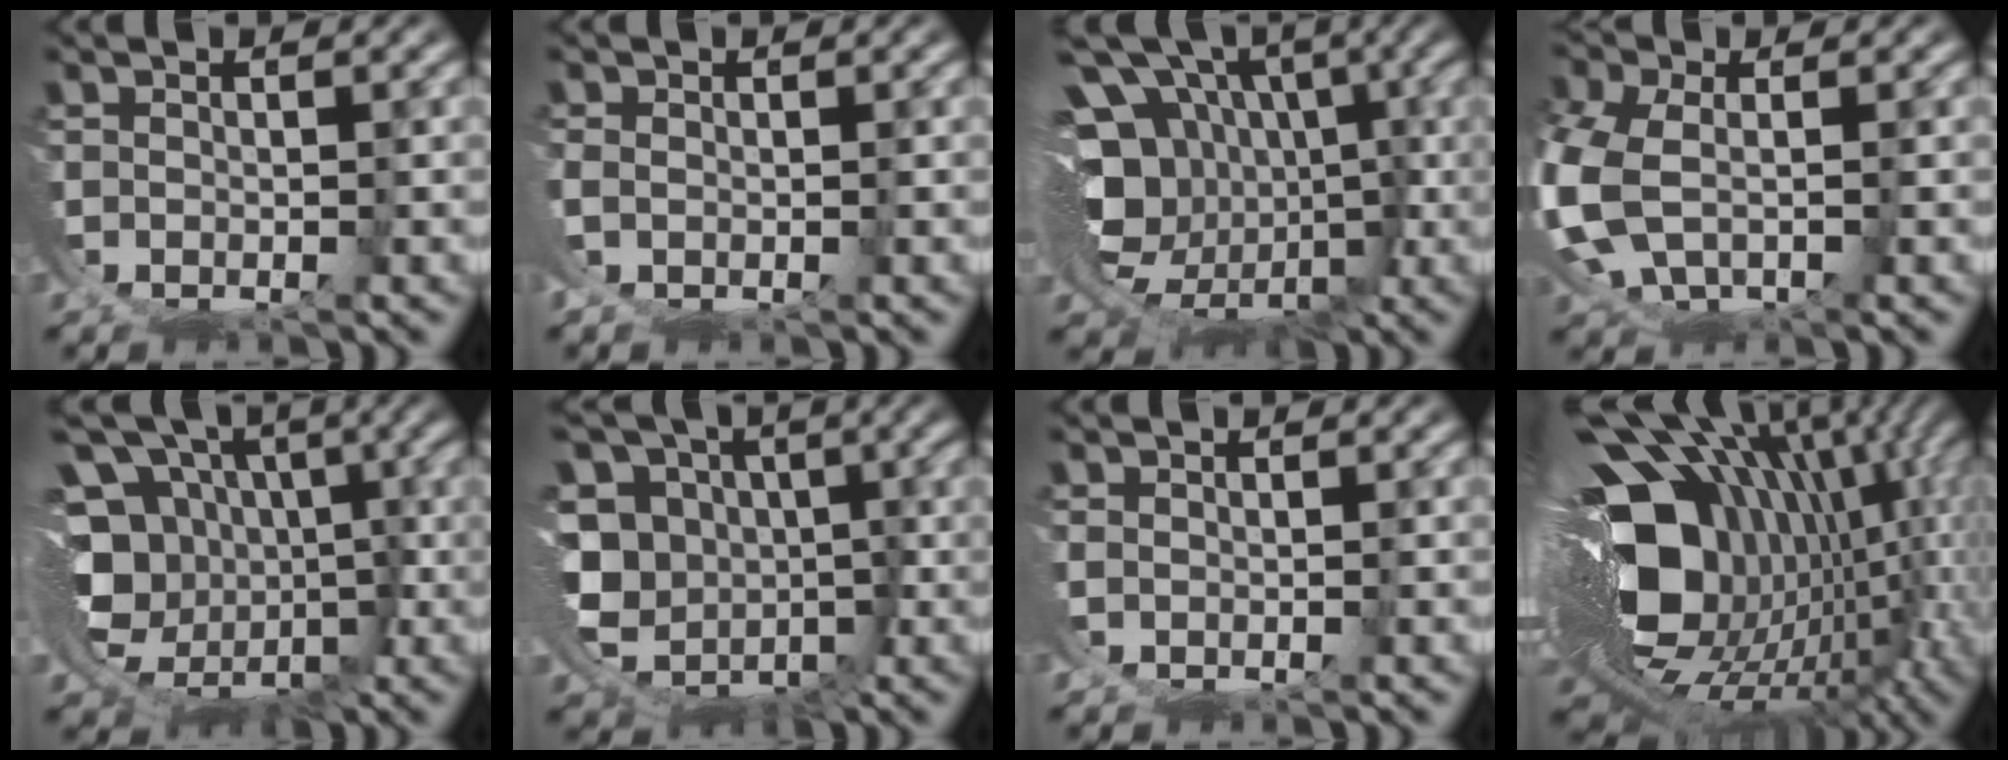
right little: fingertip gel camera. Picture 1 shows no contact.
{"total": 0.7, "force": [0.2, -0.2, 0.6], "torque": [-0.020, -0.002, 0.010]}
{"total": 14.8, "force": [-0.6, 10.5, 10.3], "torque": [-0.200, -0.056, 0.008]}
{"total": 4.5, "force": [0.2, 2.5, 3.7], "torque": [-0.121, -0.016, 0.022]}
{"total": 16.4, "force": [-1.3, 12.5, 10.6], "torque": [-0.209, -0.057, -0.013]}
{"total": 15.5, "force": [-0.1, 12.4, 9.3], "torque": [-0.180, -0.040, -0.003]}
{"total": 0.9, "force": [0.8, -0.3, 0.3], "torque": [-0.010, 0.002, 0.019]}
{"total": 25.4, "force": [-3.4, 15.6, 19.8], "torque": [-0.289, -0.054, -0.025]}